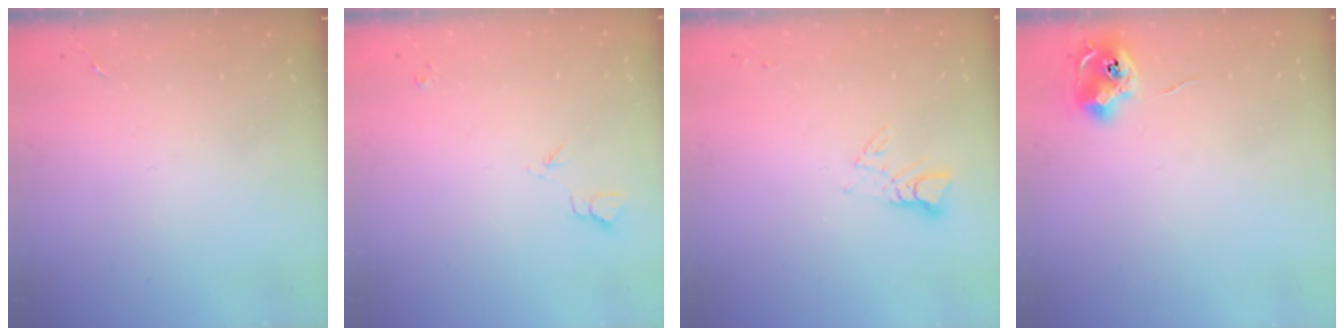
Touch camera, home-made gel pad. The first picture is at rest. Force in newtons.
{"total": 3.9, "press": 3.9, "slide": 0.7}
{"total": 3.8, "press": 3.8, "slide": 0.2}
{"total": 8.8, "press": 8.8, "slide": 0.1}